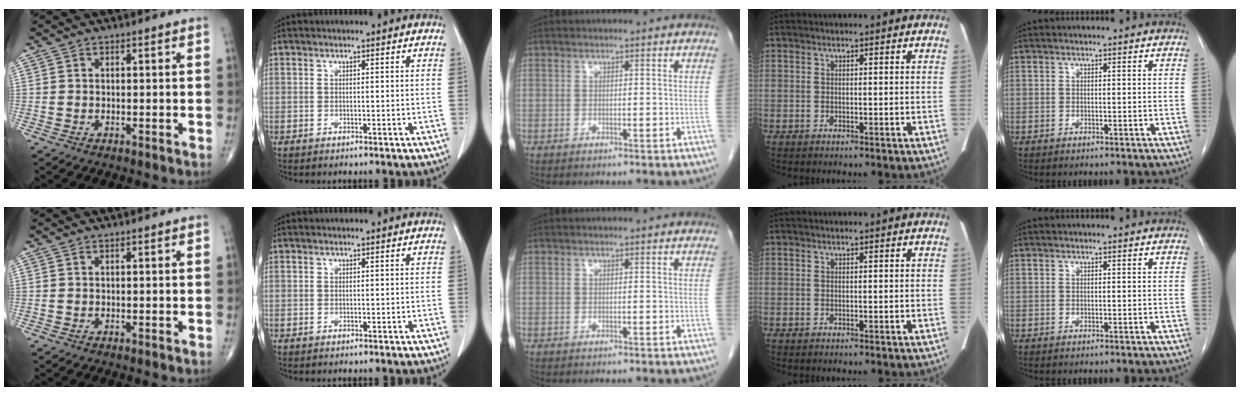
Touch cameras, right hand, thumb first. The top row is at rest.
{}